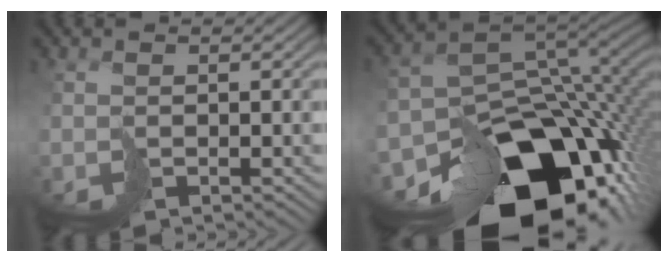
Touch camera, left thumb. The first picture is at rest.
{"total": 19.1, "force": [-11.1, 10.9, 11.1], "torque": [-0.230, -0.028, -0.160]}